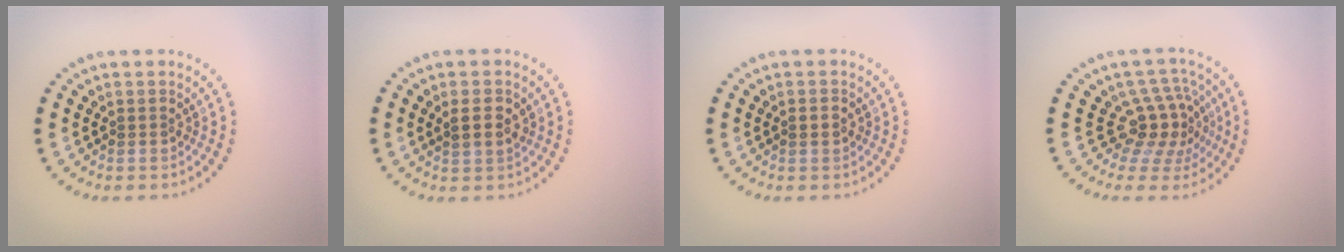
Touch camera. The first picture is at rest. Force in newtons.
{"total": 2.2, "press": 2.1, "slide": 0.5}
{"total": 1.3, "press": 1.2, "slide": 0.3}
{"total": 4.0, "press": 2.8, "slide": 2.8}